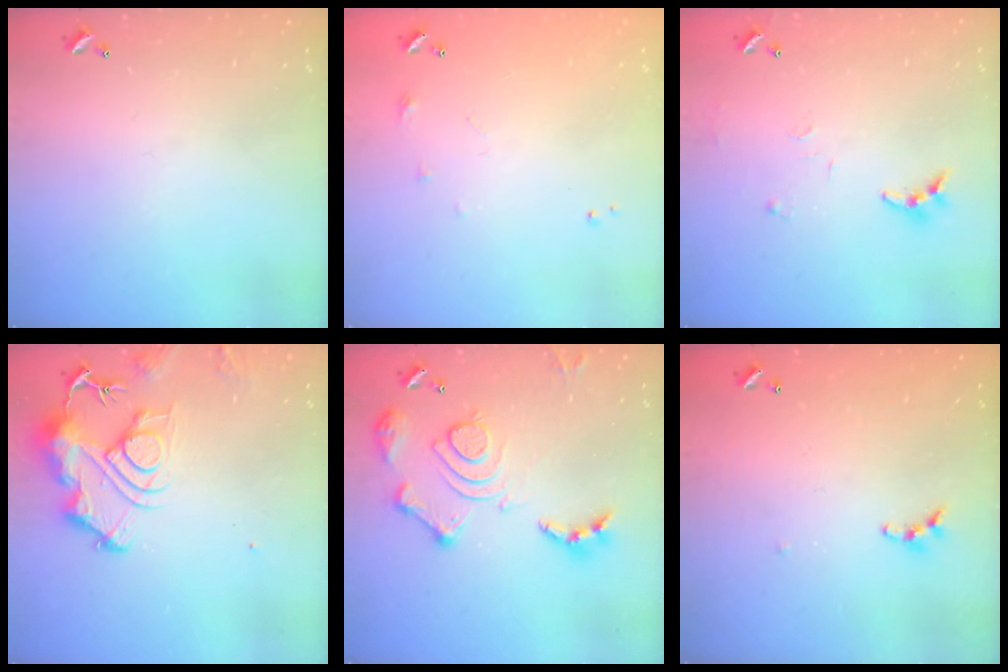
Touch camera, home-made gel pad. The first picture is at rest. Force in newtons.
{"total": 5.9, "press": 5.9, "slide": 0.8}
{"total": 7.9, "press": 7.9, "slide": 0.5}
{"total": 12.2, "press": 12.1, "slide": 1.4}
{"total": 16.1, "press": 16.0, "slide": 1.8}
{"total": 4.6, "press": 4.5, "slide": 0.7}